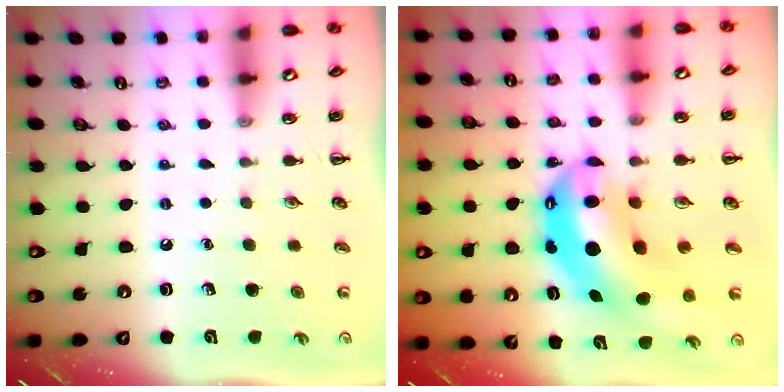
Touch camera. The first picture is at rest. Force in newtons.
{"total": 12.9, "press": 12.5, "slide": 3.4}